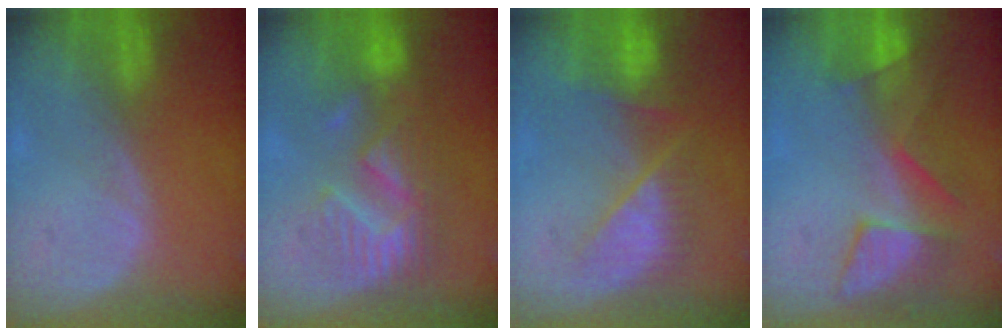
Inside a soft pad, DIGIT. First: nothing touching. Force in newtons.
{"total": 8.8, "press": 8.5, "slide": 2.0}
{"total": 8.3, "press": 7.4, "slide": 3.8}
{"total": 7.4, "press": 7.1, "slide": 1.9}